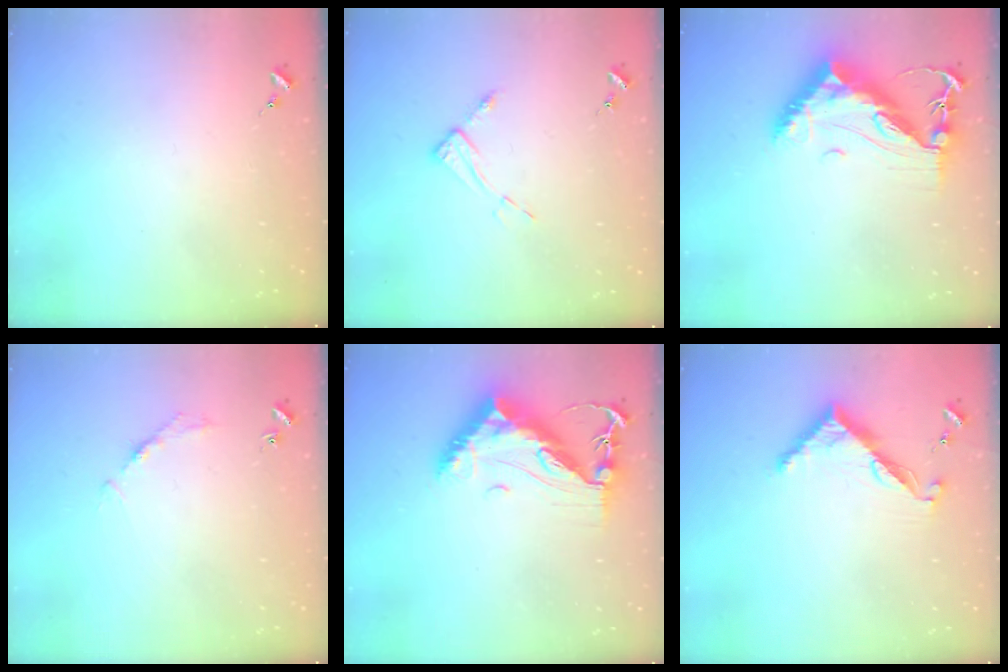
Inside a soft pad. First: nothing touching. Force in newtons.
{"total": 6.5, "press": 6.5, "slide": 0.5}
{"total": 13.5, "press": 13.4, "slide": 1.3}
{"total": 2.7, "press": 2.7, "slide": 0.4}
{"total": 13.5, "press": 13.4, "slide": 1.3}
{"total": 8.7, "press": 8.7, "slide": 0.6}